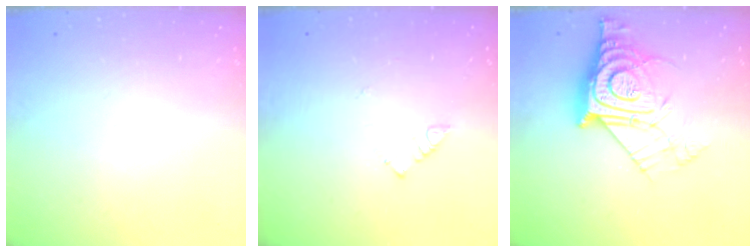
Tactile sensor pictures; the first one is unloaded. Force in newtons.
{"total": 3.0, "press": 2.9, "slide": 0.4}
{"total": 16.2, "press": 16.1, "slide": 1.3}